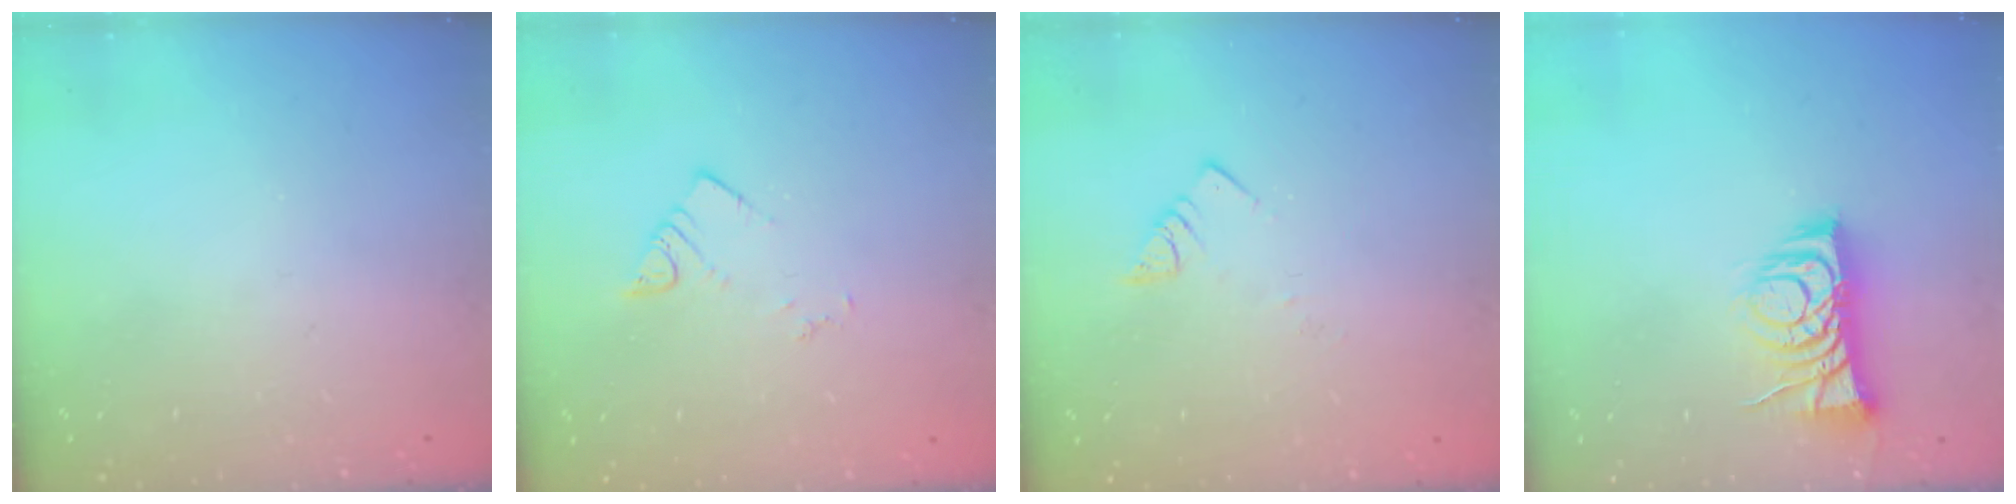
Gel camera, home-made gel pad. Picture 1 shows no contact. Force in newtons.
{"total": 3.6, "press": 3.5, "slide": 0.2}
{"total": 3.3, "press": 3.3, "slide": 0.3}
{"total": 8.3, "press": 8.3, "slide": 0.7}